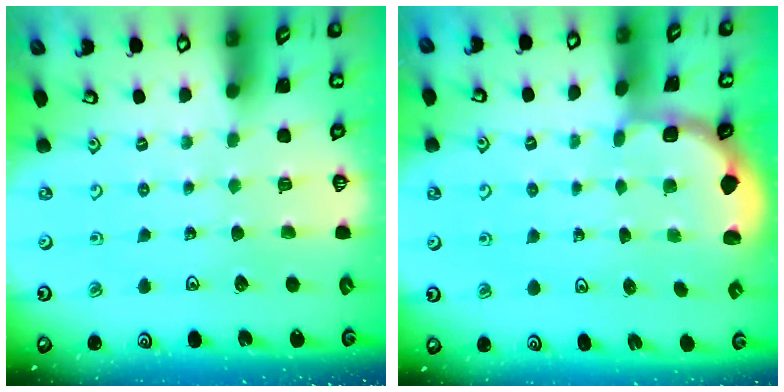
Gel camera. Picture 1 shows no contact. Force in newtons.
{"total": 1.8, "press": 1.6, "slide": 0.7}